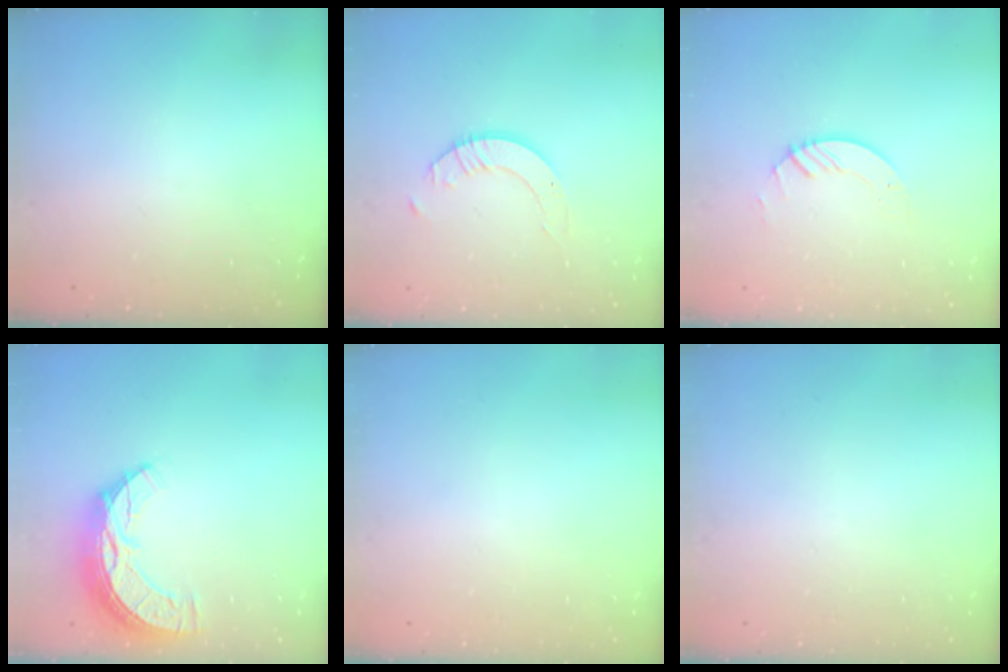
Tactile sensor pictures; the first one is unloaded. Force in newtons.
{"total": 3.3, "press": 3.3, "slide": 0.2}
{"total": 2.6, "press": 2.6, "slide": 0.3}
{"total": 10.4, "press": 10.3, "slide": 0.9}
{"total": 0.0}
{"total": 0.0}